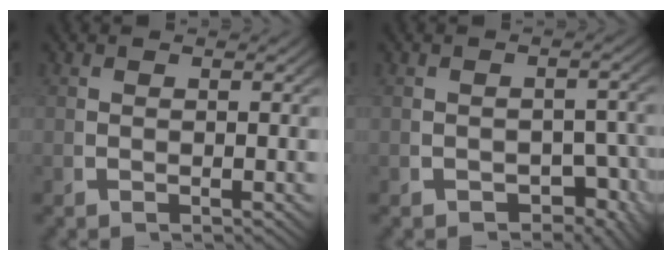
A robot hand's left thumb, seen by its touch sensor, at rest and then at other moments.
{"total": 3.4, "force": [-1.8, 2.1, 1.9], "torque": [-0.022, -0.019, -0.024]}